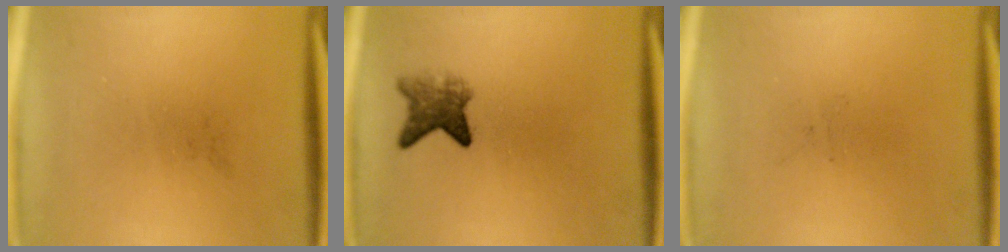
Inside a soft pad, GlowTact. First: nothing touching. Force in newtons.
{"total": 3.9}
{"total": 0.0}